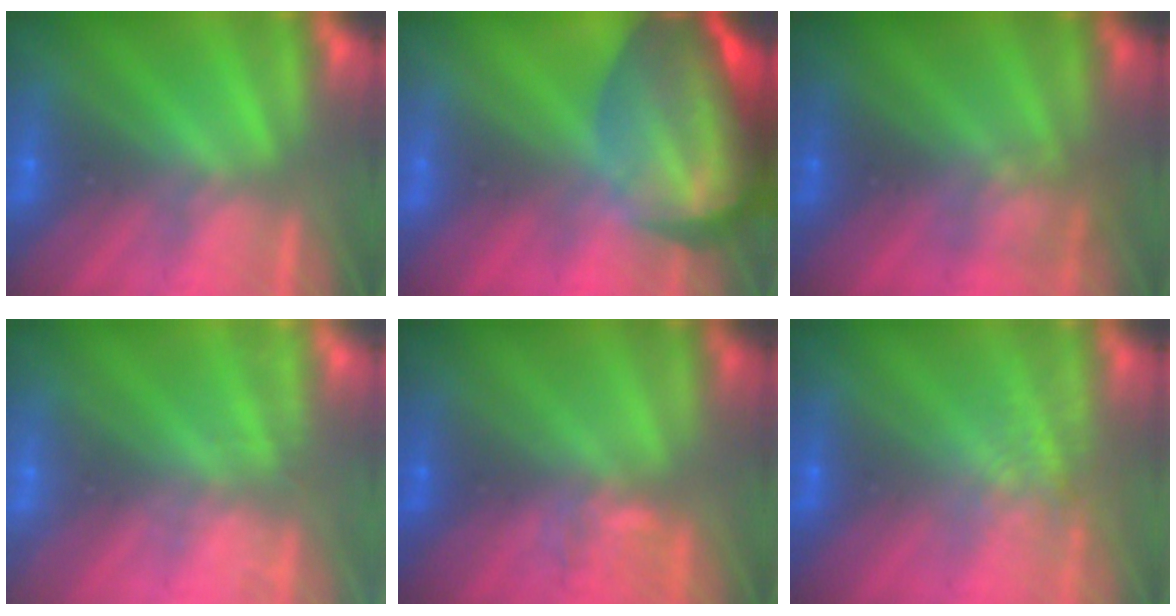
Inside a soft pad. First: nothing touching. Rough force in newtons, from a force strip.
{"total": 7.1}
{"total": 2.4}
{"total": 2.5}
{"total": 4.0}
{"total": 1.3}